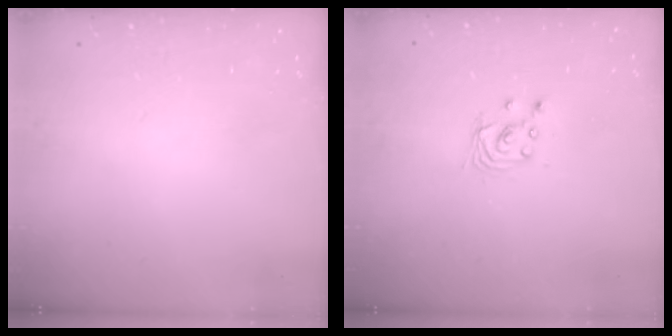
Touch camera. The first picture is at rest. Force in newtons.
{"total": 2.9, "press": 2.9, "slide": 0.2}